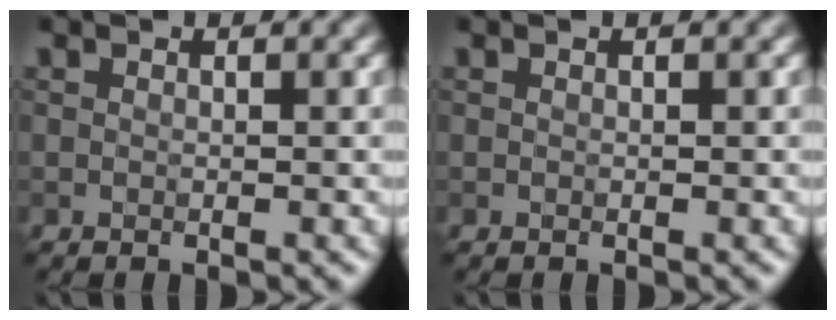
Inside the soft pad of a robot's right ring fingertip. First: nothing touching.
{"total": 0.0}